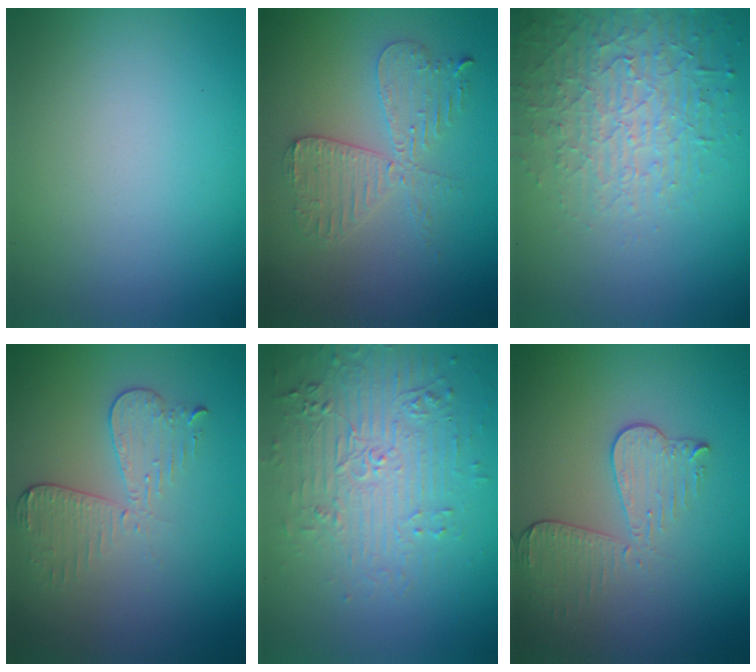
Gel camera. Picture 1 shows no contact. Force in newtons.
{"total": 4.2, "press": 3.6, "slide": 2.2}
{"total": 4.0, "press": 3.9, "slide": 0.7}
{"total": 3.1, "press": 2.8, "slide": 1.4}
{"total": 4.2, "press": 3.7, "slide": 2.0}
{"total": 3.6, "press": 3.1, "slide": 1.8}